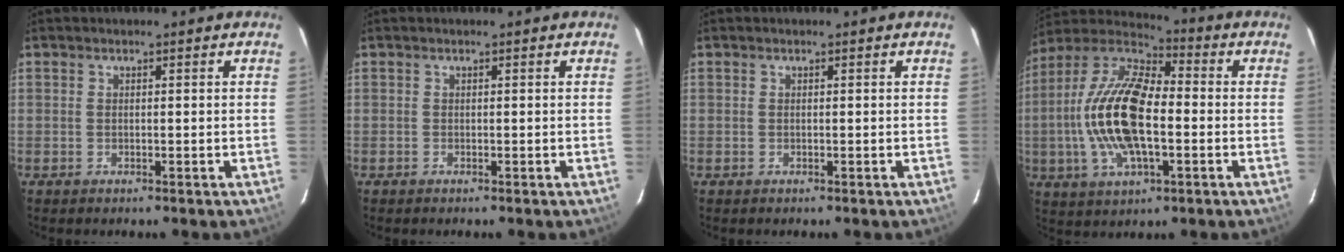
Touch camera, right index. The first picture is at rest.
{"total": 0.0}
{"total": 0.0}
{"total": 19.1, "force": [-2.1, 8.4, 17.1], "torque": [-0.349, 0.005, -0.049]}